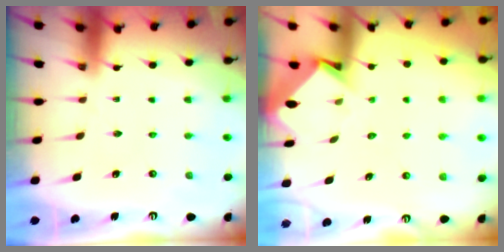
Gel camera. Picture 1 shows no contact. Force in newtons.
{"total": 3.8, "press": 3.8, "slide": 0.2}